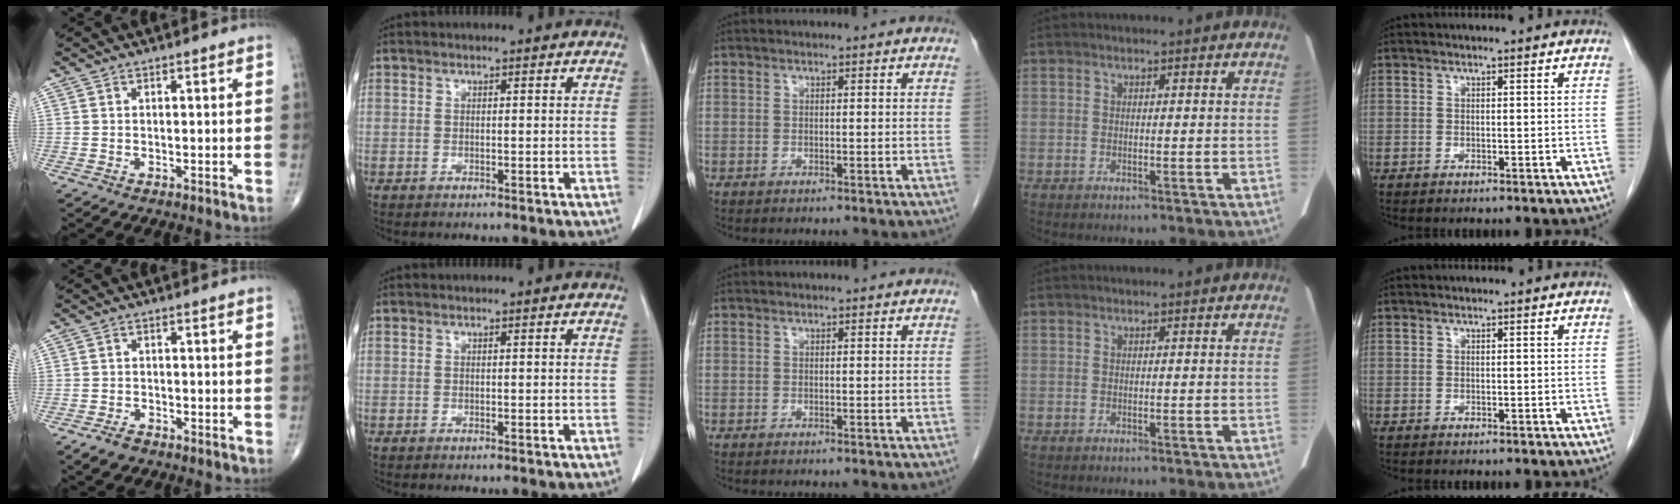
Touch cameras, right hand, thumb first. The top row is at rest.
{"thumb": {"total": 2.9, "force": [-2.1, 1.7, 1.2], "torque": [-0.023, 0.006, -0.032]}}